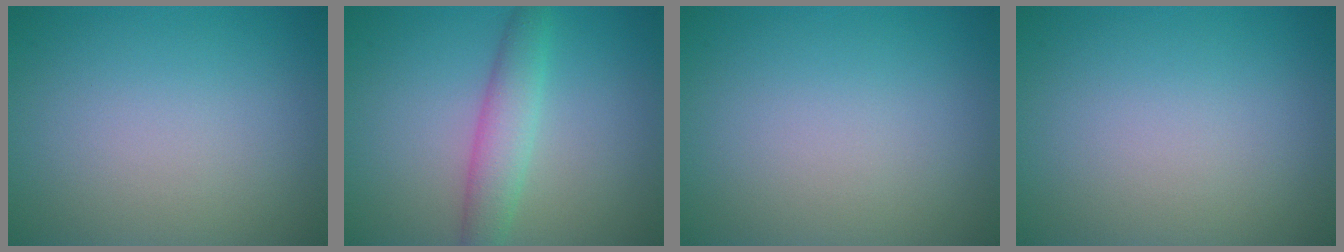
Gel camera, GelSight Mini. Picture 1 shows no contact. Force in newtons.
{"total": 3.4, "press": 3.4, "slide": 0.0}
{"total": 0.0}
{"total": 0.0}